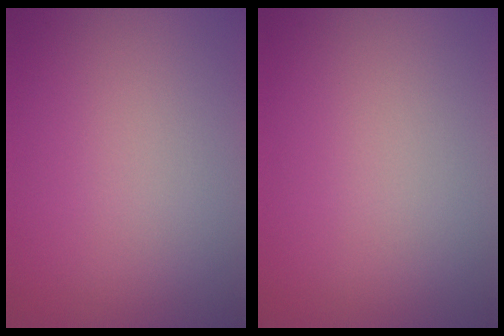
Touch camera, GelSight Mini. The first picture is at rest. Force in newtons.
{"total": 0.0}